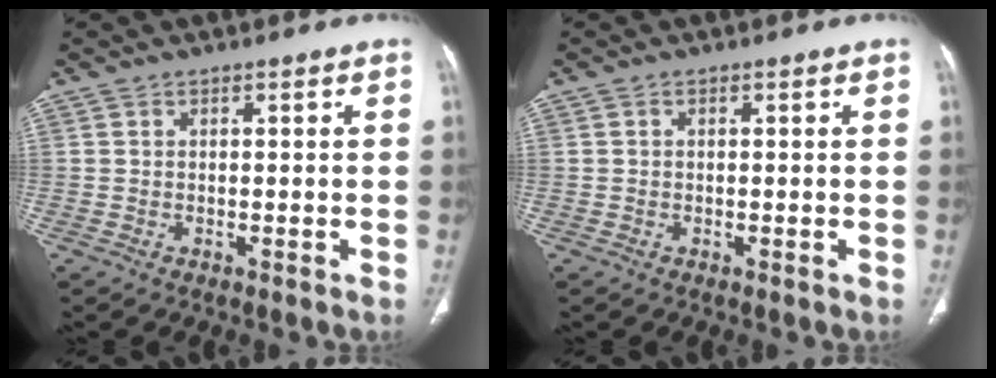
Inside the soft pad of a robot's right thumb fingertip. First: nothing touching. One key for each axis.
{"total": 0.0}